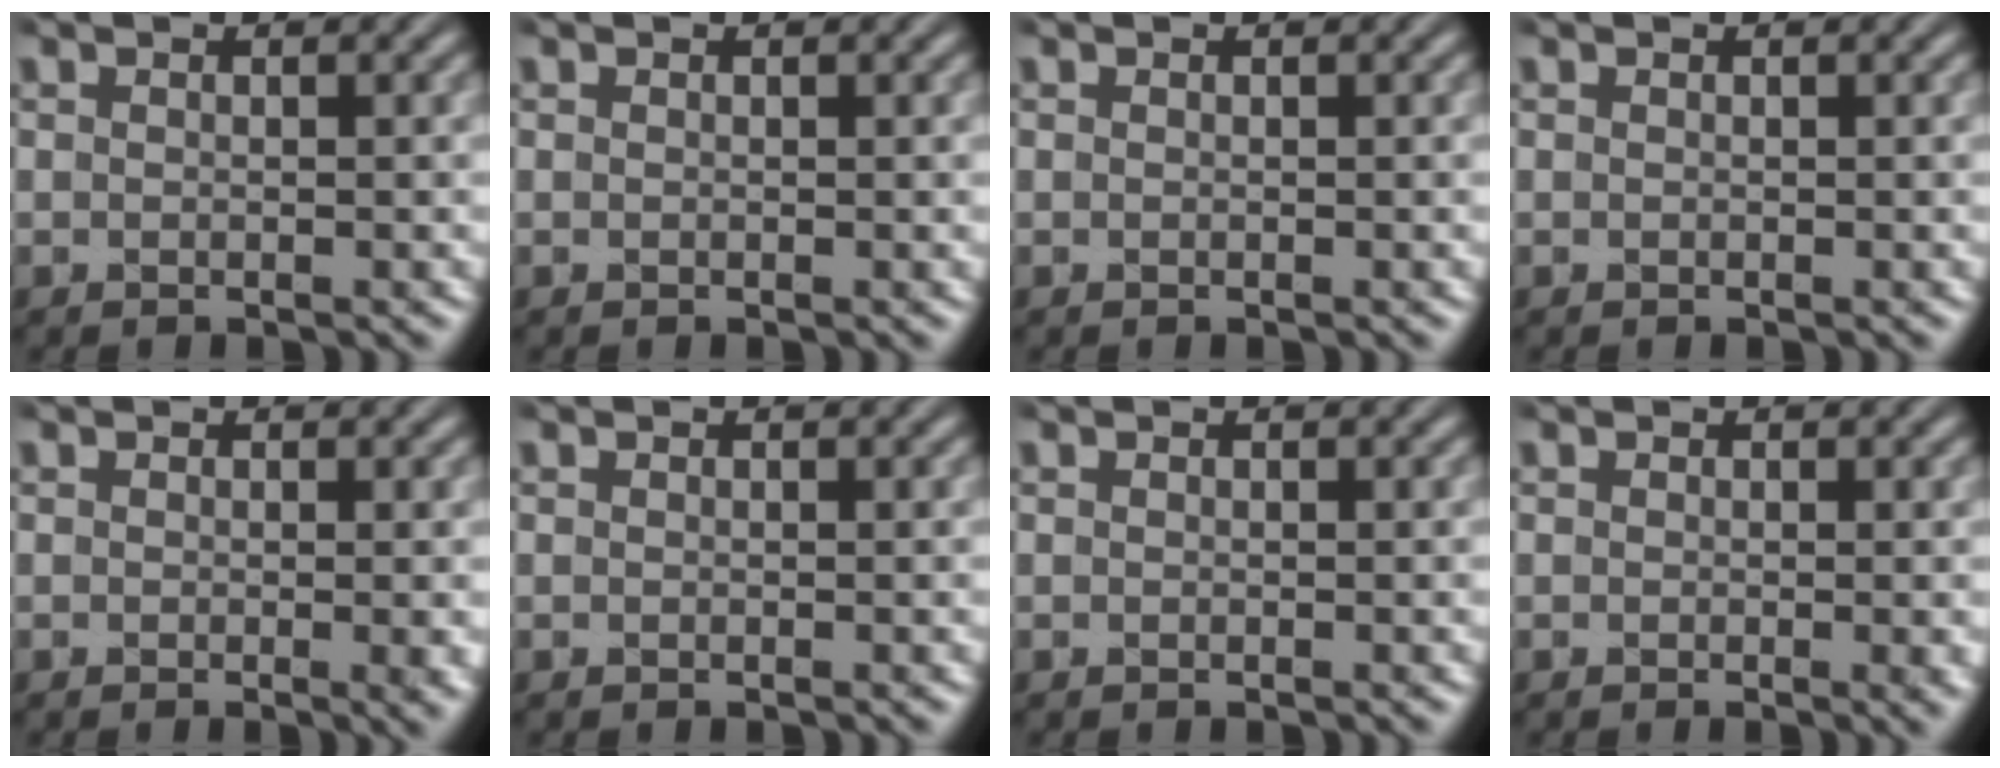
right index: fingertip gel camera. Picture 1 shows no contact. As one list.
[{"total": 0.0}, {"total": 0.0}, {"total": 0.0}, {"total": 1.0, "force": [-0.1, -0.1, 1.0], "torque": [-0.011, -0.003, -0.001]}, {"total": 0.0}, {"total": 0.0}, {"total": 0.7, "force": [0.0, -0.1, 0.7], "torque": [-0.009, -0.002, 0.000]}]